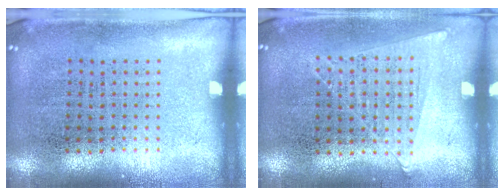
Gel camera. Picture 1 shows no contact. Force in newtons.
{"total": 1.1, "press": 1.1, "slide": 0.4}